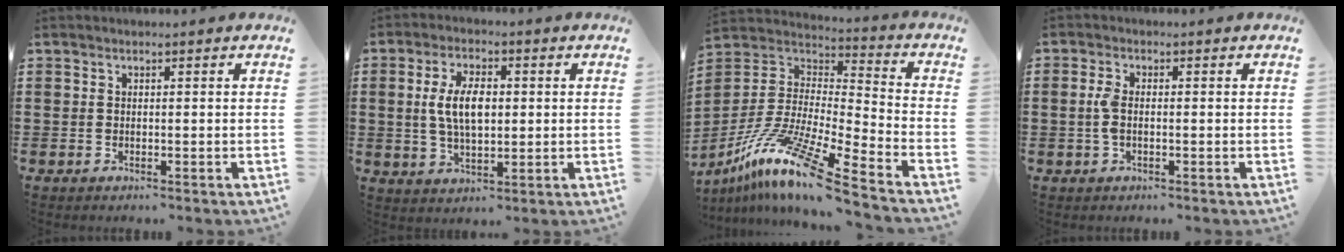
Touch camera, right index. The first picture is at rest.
{"total": 7.2, "force": [0.6, 3.3, 6.3], "torque": [-0.123, 0.006, 0.005]}
{"total": 13.4, "force": [-10.1, 0.1, 8.9], "torque": [-0.177, 0.002, -0.197]}
{"total": 2.9, "force": [-0.2, 1.2, 2.6], "torque": [-0.074, -0.006, -0.011]}